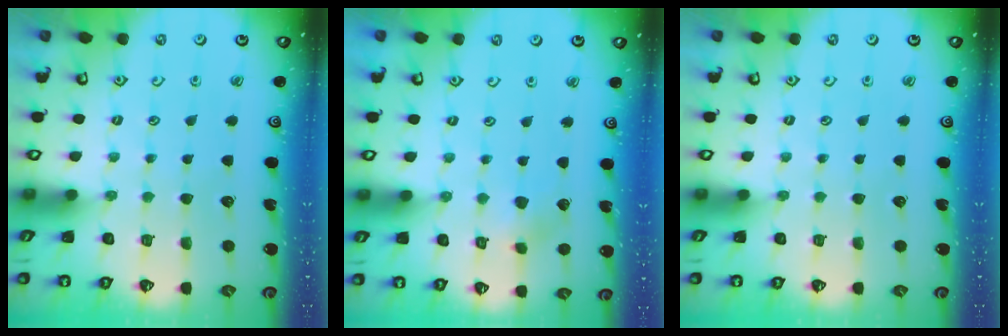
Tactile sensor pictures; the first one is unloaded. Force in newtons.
{"total": 3.1, "press": 3.1, "slide": 0.4}
{"total": 0.0}